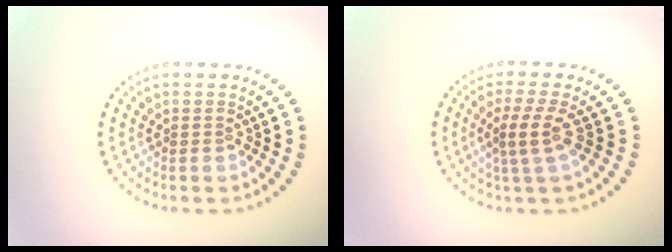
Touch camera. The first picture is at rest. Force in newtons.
{"total": 2.5, "press": 1.9, "slide": 1.6}